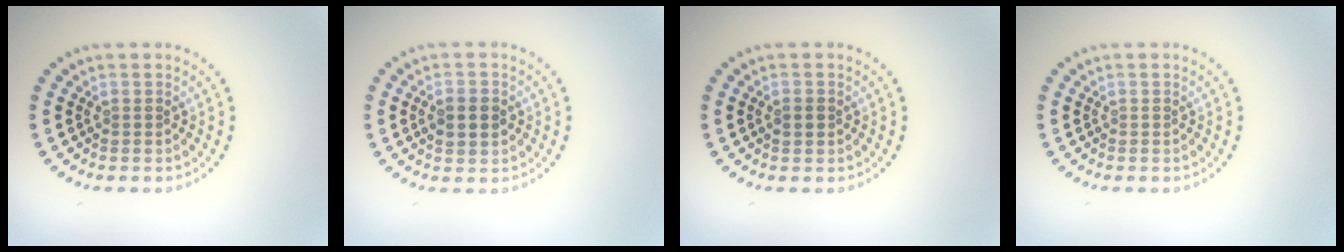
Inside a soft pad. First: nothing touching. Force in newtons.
{"total": 3.2, "press": 3.2, "slide": 0.1}
{"total": 0.9, "press": 0.9, "slide": 0.1}
{"total": 0.0}